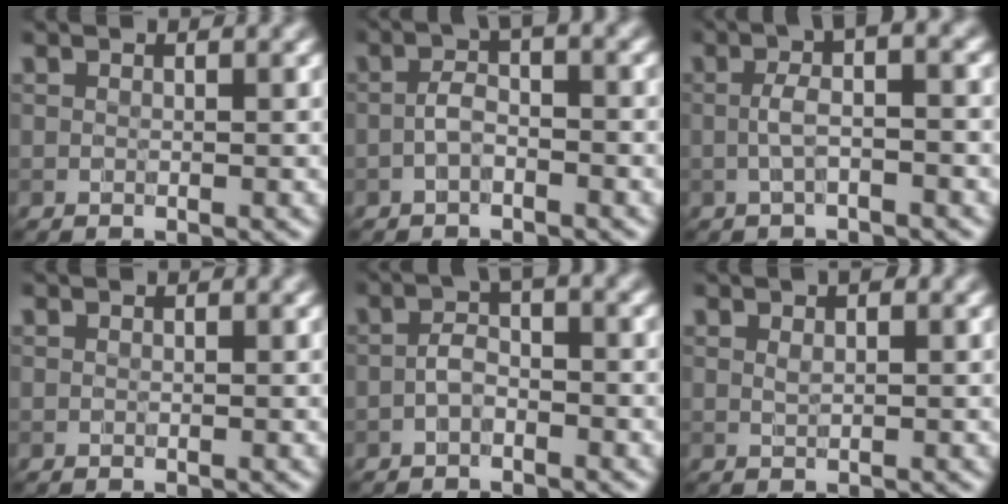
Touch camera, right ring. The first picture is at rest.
{"total": 1.9, "force": [-0.7, 0.6, 1.6], "torque": [-0.033, 0.007, -0.019]}
{"total": 3.2, "force": [-0.1, 0.6, 3.2], "torque": [-0.059, 0.013, -0.006]}
{"total": 0.0}
{"total": 1.6, "force": [-0.8, 0.6, 1.3], "torque": [-0.024, 0.005, -0.021]}
{"total": 0.9, "force": [0.5, 0.3, 0.6], "torque": [-0.009, 0.001, 0.009]}